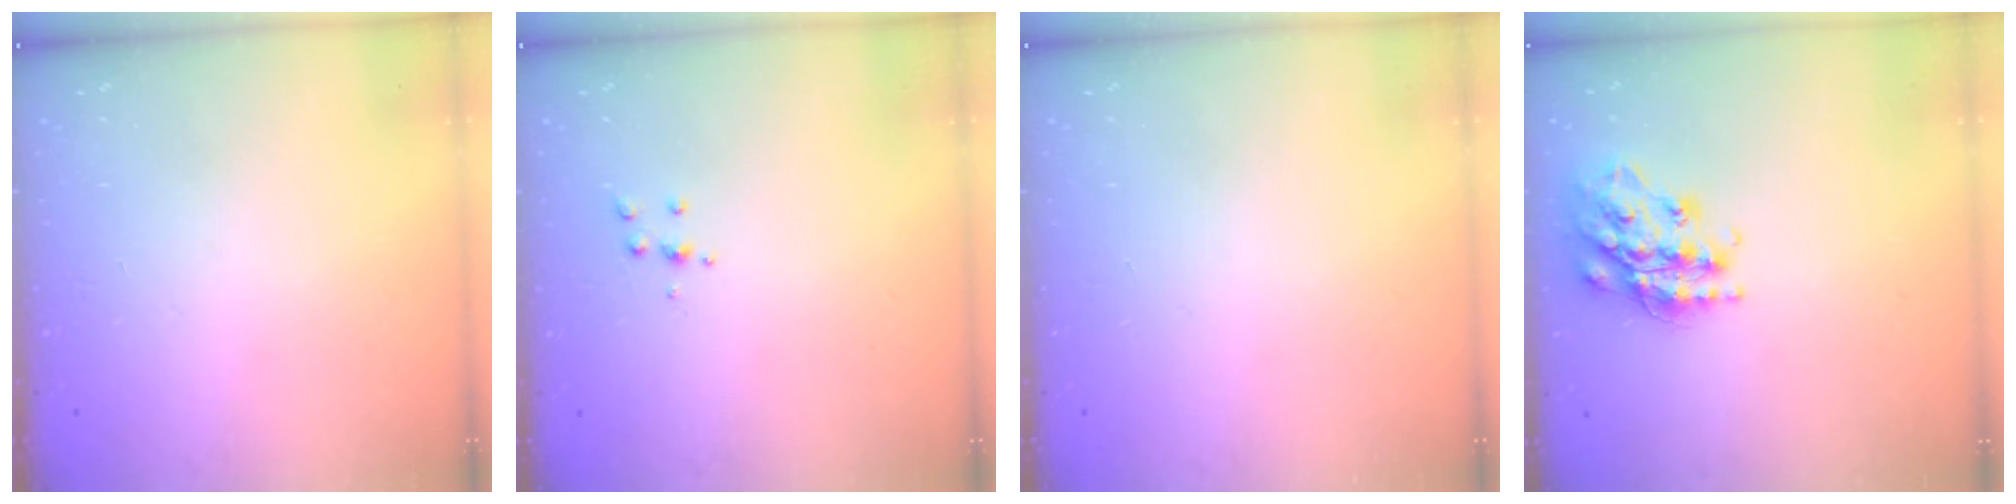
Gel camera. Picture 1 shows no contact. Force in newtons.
{"total": 5.0, "press": 4.9, "slide": 0.8}
{"total": 0.0}
{"total": 17.8, "press": 17.8, "slide": 1.3}